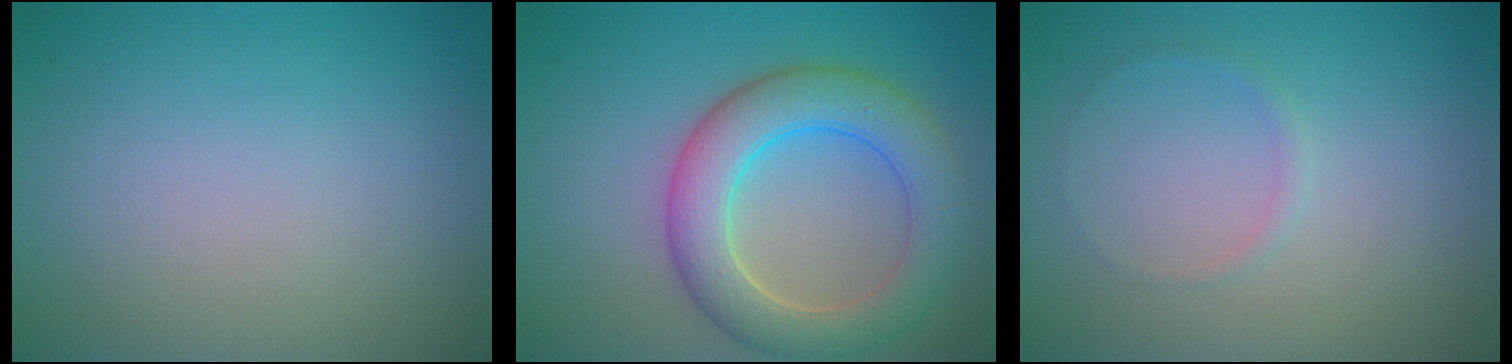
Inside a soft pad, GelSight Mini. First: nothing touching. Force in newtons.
{"total": 6.6, "press": 6.6, "slide": 0.2}
{"total": 0.7, "press": 0.7, "slide": 0.1}